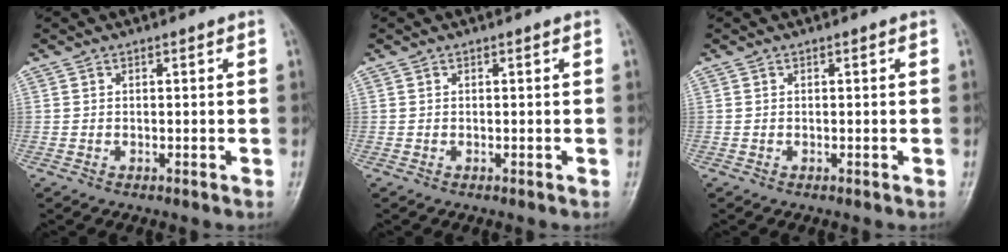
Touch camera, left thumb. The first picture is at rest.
{"total": 0.0}
{"total": 0.0}